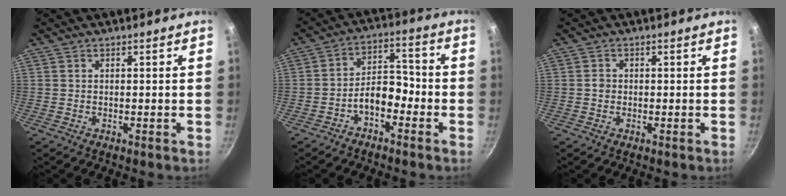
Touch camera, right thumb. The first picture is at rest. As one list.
[{"total": 6.9, "force": [-3.5, 3.9, 4.5], "torque": [-0.051, 0.050, -0.065]}, {"total": 1.3, "force": [-0.1, 1.2, 0.6], "torque": [-0.005, 0.007, -0.003]}]